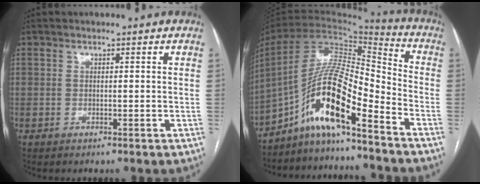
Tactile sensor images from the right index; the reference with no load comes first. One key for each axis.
{"total": 14.4, "fx": -9.1, "fy": 2.0, "fz": 10.9, "tx": -0.202, "ty": 0.019, "tz": -0.162}